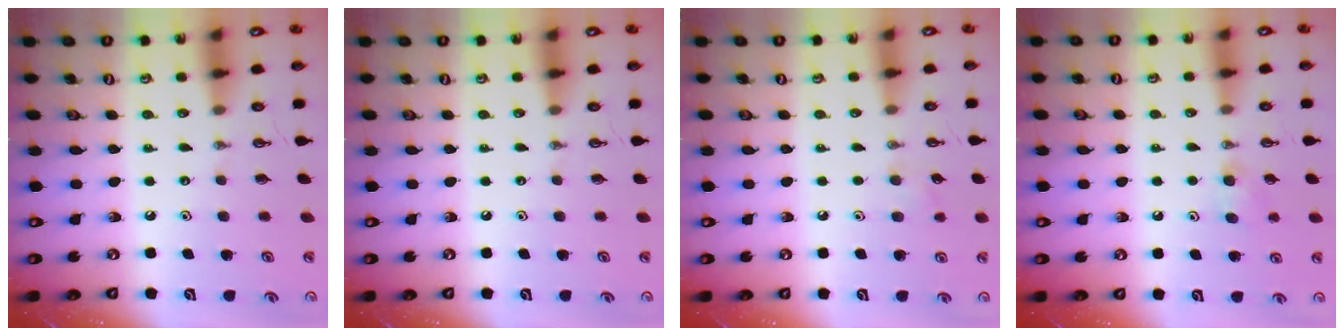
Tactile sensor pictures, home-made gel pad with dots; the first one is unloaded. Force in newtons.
{"total": 0.0}
{"total": 5.8, "press": 5.3, "slide": 2.3}
{"total": 4.2, "press": 4.0, "slide": 1.4}